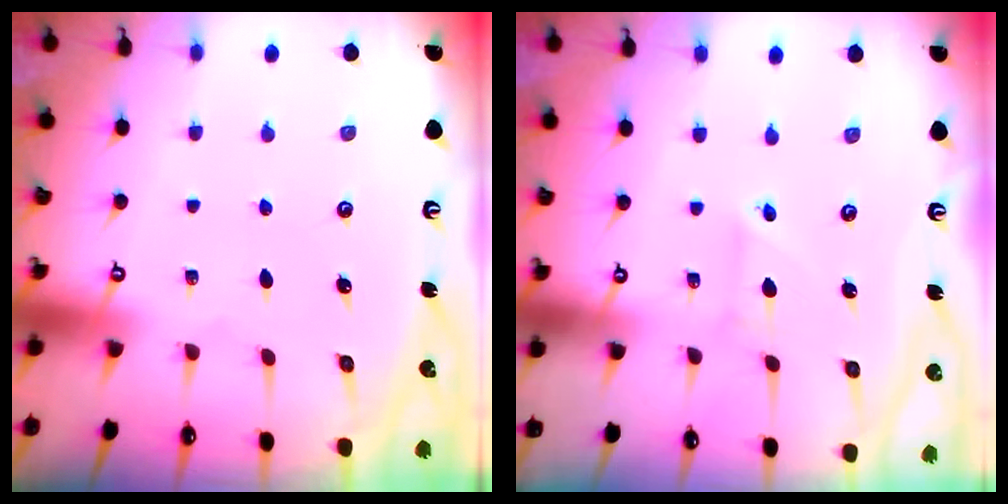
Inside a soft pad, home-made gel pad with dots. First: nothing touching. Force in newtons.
{"total": 2.4, "press": 2.4, "slide": 0.2}